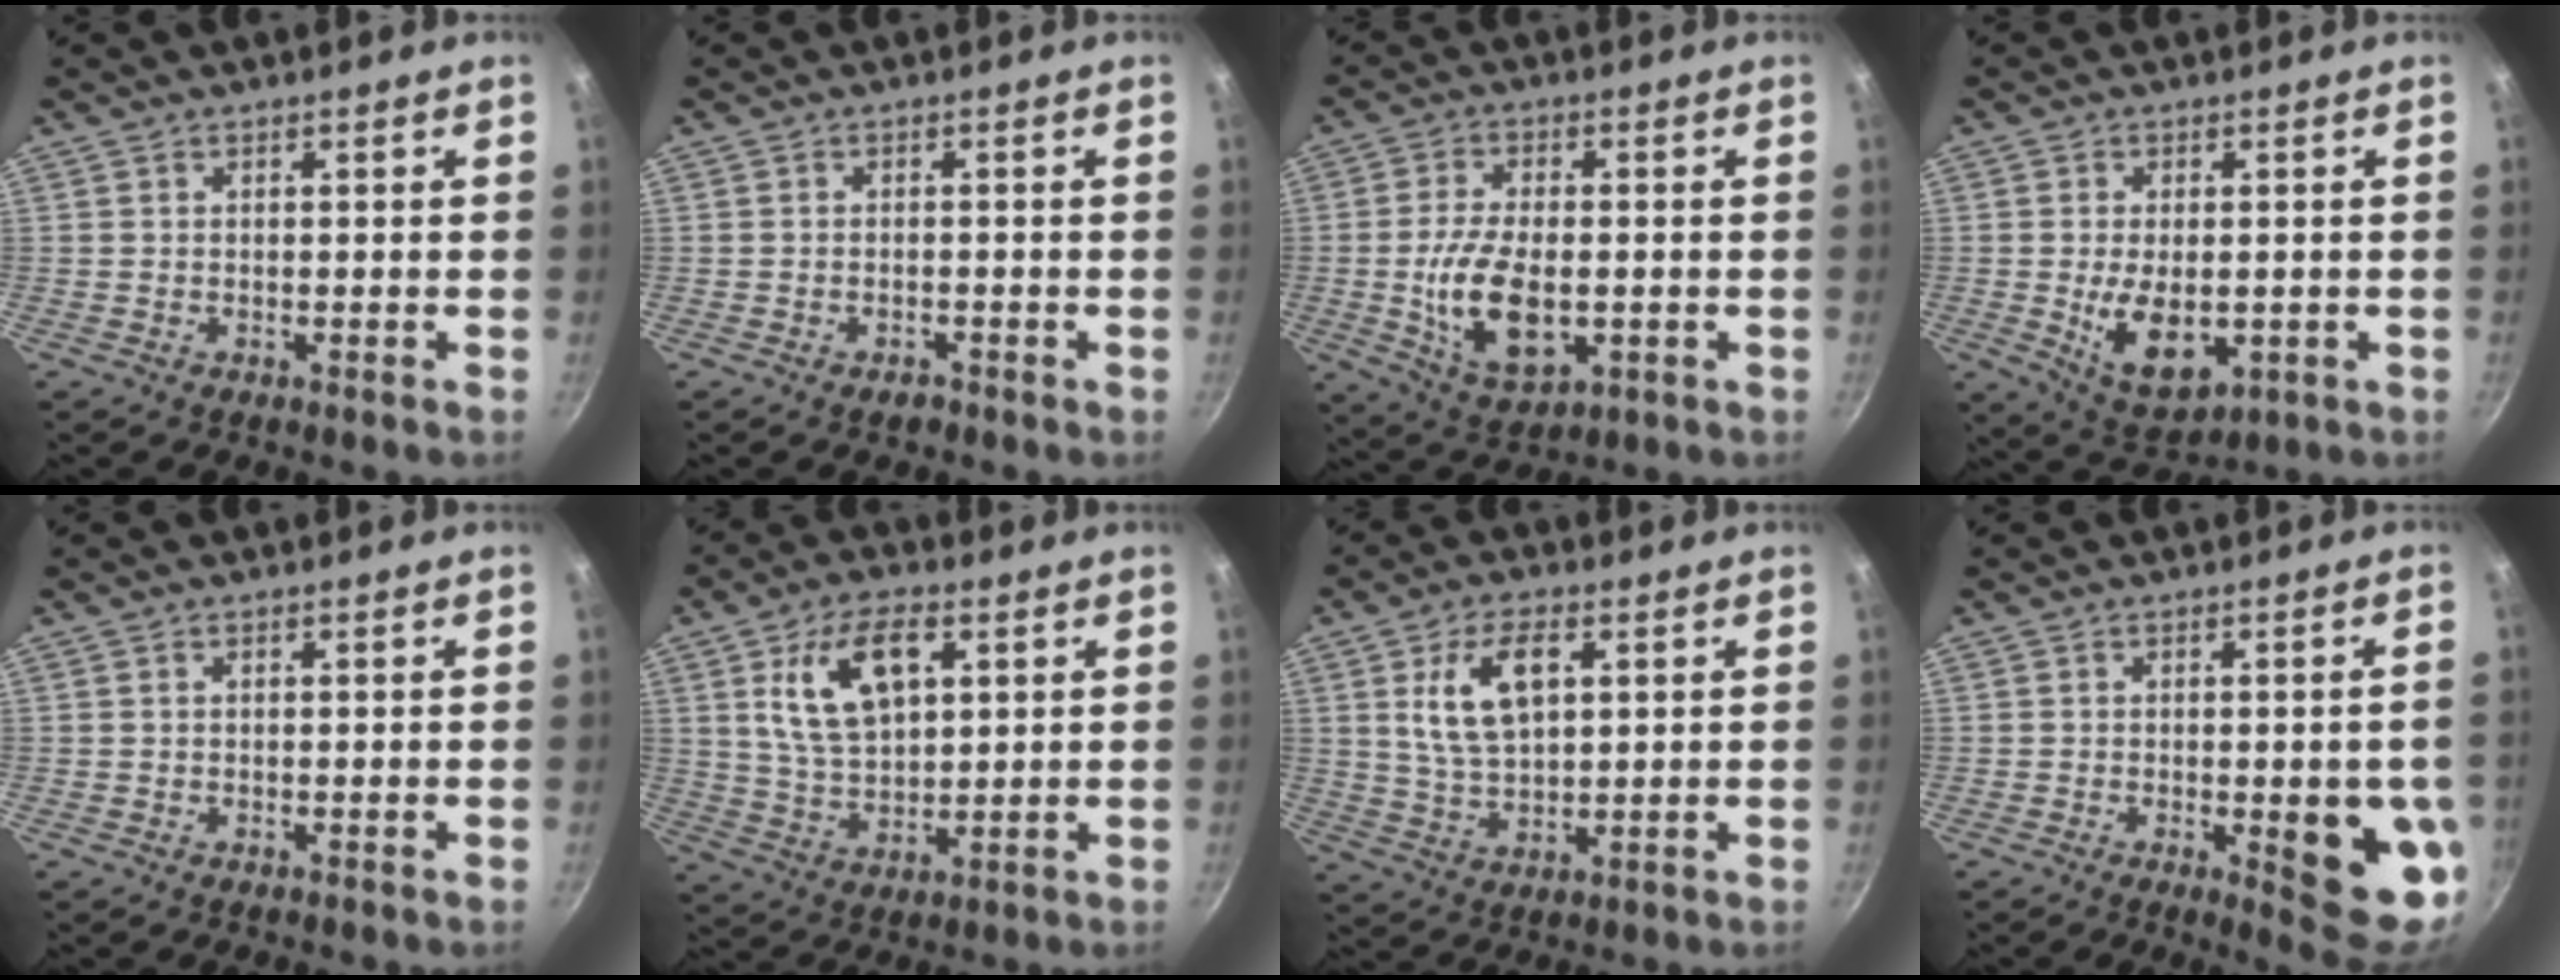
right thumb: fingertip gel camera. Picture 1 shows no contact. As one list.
[{"total": 1.2, "force": [-0.9, 0.6, 0.5], "torque": [-0.011, 0.004, -0.014]}, {"total": 12.6, "force": [-1.7, 6.7, 10.6], "torque": [-0.190, -0.007, -0.020]}, {"total": 9.8, "force": [-1.5, 5.5, 8.0], "torque": [-0.119, -0.014, -0.008]}, {"total": 0.0}, {"total": 12.8, "force": [4.5, 6.8, 9.9], "torque": [-0.167, -0.009, 0.090]}, {"total": 10.3, "force": [3.2, 5.4, 8.2], "torque": [-0.147, -0.005, 0.065]}, {"total": 12.9, "force": [-2.7, 4.0, 12.0], "torque": [-0.127, -0.013, -0.019]}]